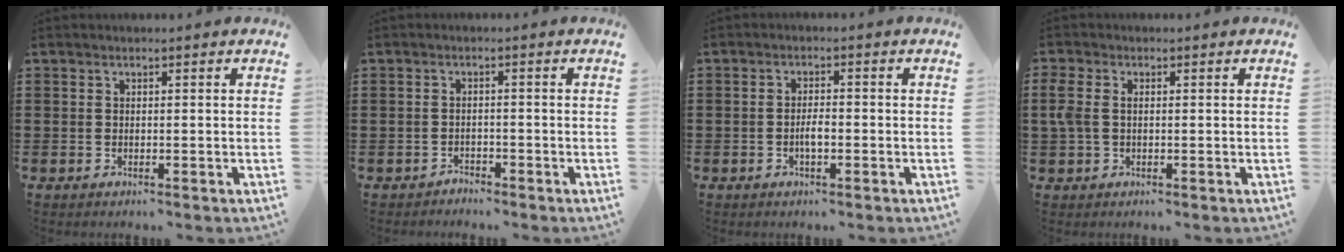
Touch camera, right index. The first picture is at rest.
{"total": 1.6, "force": [-1.5, 0.5, -0.2], "torque": [-0.001, 0.006, -0.035]}
{"total": 2.9, "force": [-1.0, 0.9, 2.6], "torque": [-0.056, 0.001, -0.020]}
{"total": 2.7, "force": [0.1, 1.7, 2.1], "torque": [-0.058, 0.002, -0.003]}